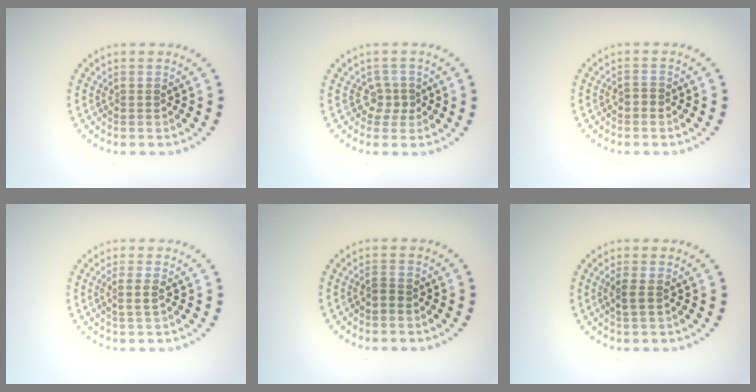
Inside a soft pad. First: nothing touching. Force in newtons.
{"total": 1.7, "press": 1.1, "slide": 1.3}
{"total": 0.9, "press": 0.8, "slide": 0.1}
{"total": 1.4, "press": 1.1, "slide": 0.9}
{"total": 0.8, "press": 0.6, "slide": 0.6}
{"total": 1.4, "press": 1.3, "slide": 0.4}